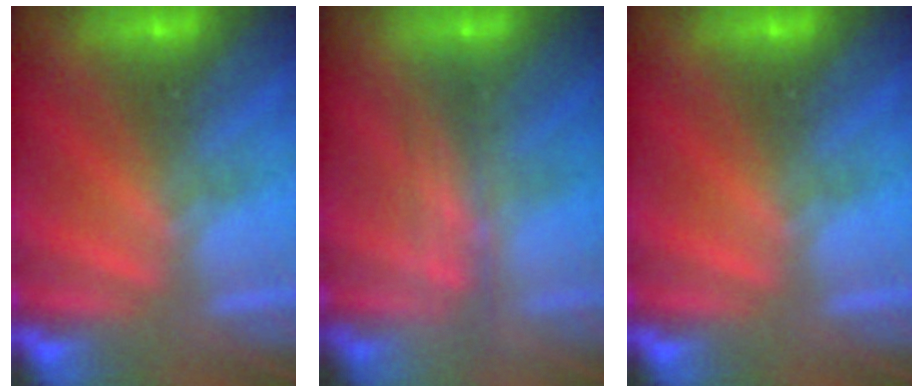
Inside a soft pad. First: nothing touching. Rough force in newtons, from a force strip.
{"total": 2.4}
{"total": 0.0}